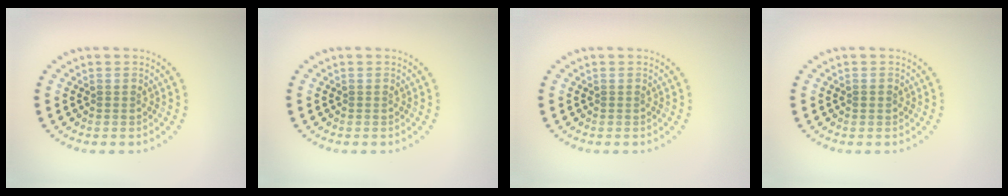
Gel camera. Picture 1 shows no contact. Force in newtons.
{"total": 0.0}
{"total": 0.0}
{"total": 0.7, "press": 0.7, "slide": 0.2}